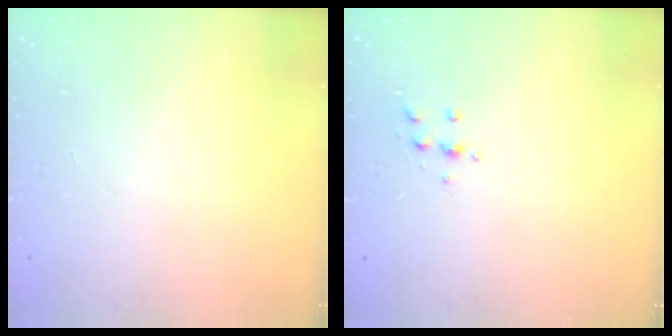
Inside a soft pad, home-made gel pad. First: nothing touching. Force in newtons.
{"total": 4.9, "press": 4.8, "slide": 1.1}